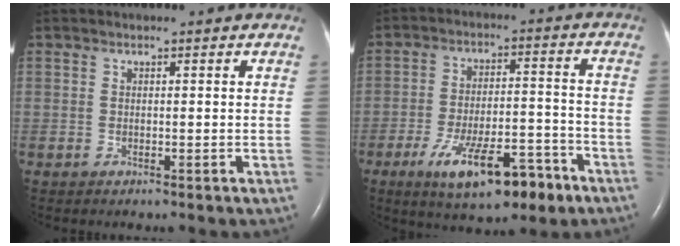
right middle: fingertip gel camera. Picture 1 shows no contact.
{"total": 13.5, "force": [-7.8, 3.9, 10.2], "torque": [-0.170, -0.002, -0.117]}